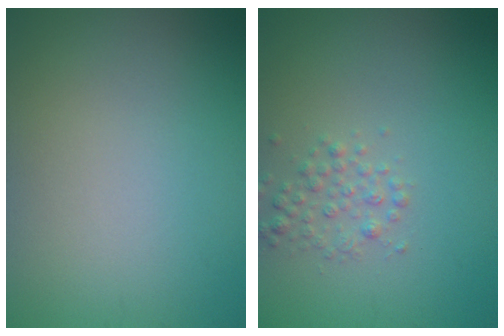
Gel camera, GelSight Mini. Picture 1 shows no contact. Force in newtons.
{"total": 1.8, "press": 1.8, "slide": 0.0}